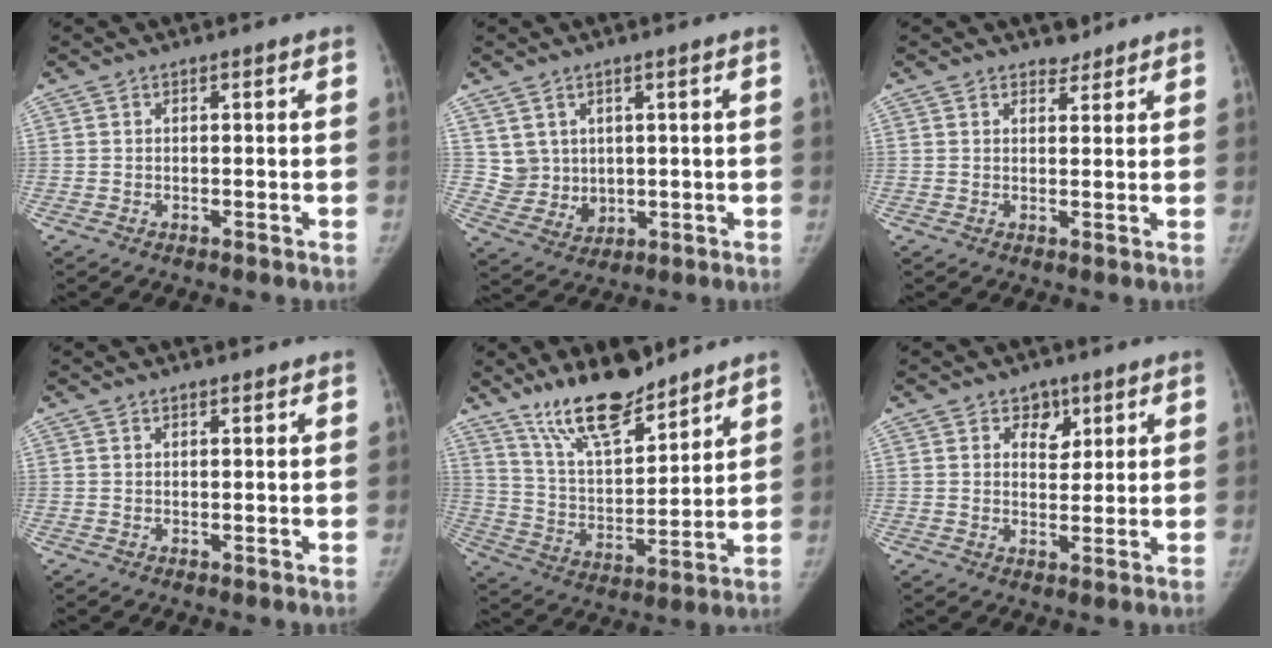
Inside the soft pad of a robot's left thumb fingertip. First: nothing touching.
{"total": 5.4, "force": [2.4, 4.7, 1.3], "torque": [-0.006, -0.021, 0.061]}
{"total": 2.3, "force": [2.0, 1.2, 0.2], "torque": [0.012, -0.013, 0.024]}
{"total": 0.8, "force": [0.7, 0.2, 0.2], "torque": [-0.005, -0.005, 0.011]}
{"total": 14.9, "force": [12.0, 4.5, 7.7], "torque": [-0.108, -0.076, 0.221]}
{"total": 4.4, "force": [2.5, 3.2, 1.8], "torque": [0.004, -0.014, 0.038]}